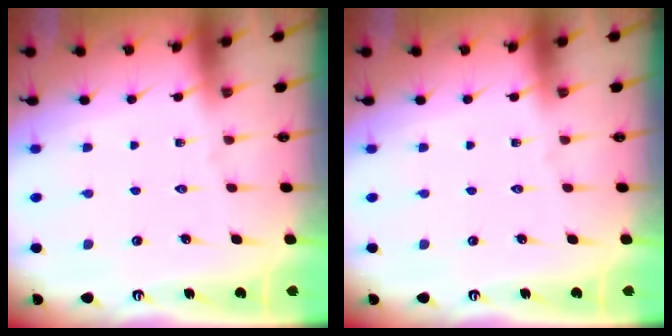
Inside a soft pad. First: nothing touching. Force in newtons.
{"total": 0.0}